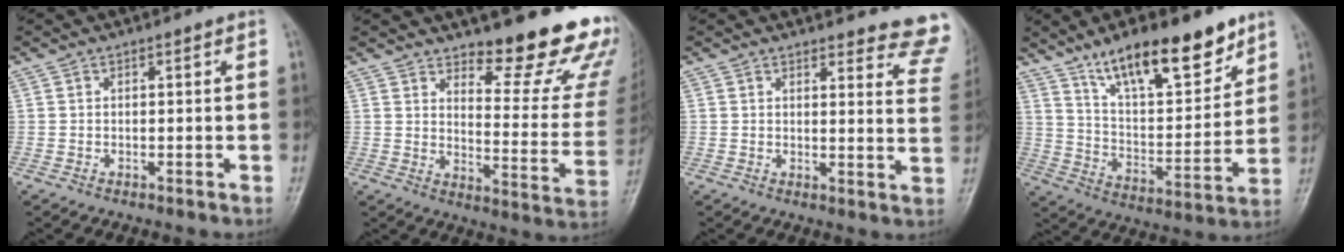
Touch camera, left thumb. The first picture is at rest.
{"total": 19.0, "force": [14.6, 5.3, 10.9], "torque": [-0.098, -0.125, 0.186]}
{"total": 11.6, "force": [11.0, 2.4, 2.8], "torque": [0.013, -0.088, 0.091]}
{"total": 18.3, "force": [12.6, 6.2, 11.8], "torque": [-0.147, -0.070, 0.219]}